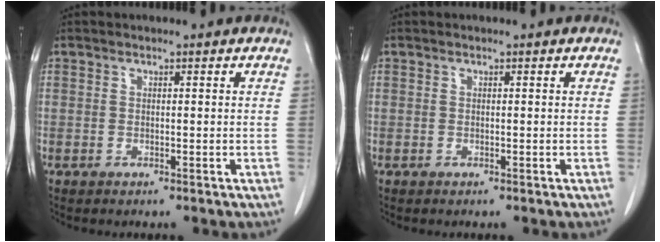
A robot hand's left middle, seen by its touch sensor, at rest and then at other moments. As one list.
[{"total": 0.0}]